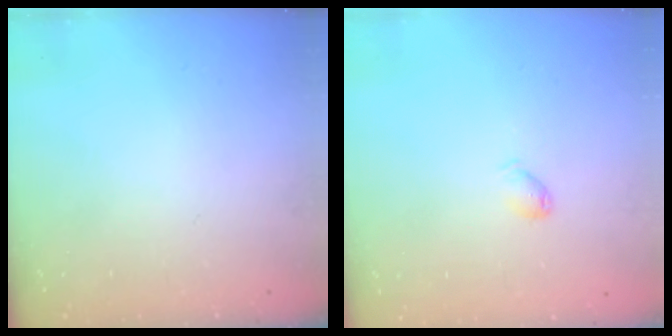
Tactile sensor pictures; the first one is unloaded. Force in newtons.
{"total": 3.2, "press": 3.1, "slide": 0.4}